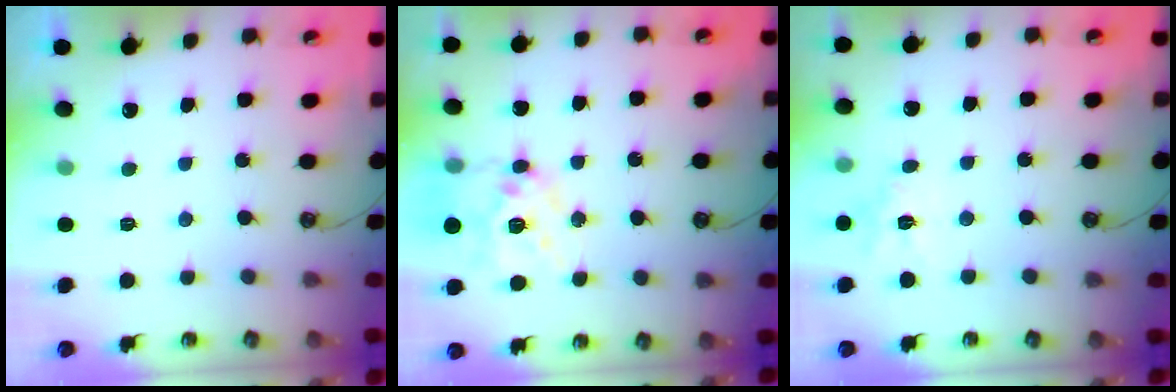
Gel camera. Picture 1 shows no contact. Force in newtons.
{"total": 17.8, "press": 17.7, "slide": 1.7}
{"total": 9.9, "press": 9.9, "slide": 0.7}